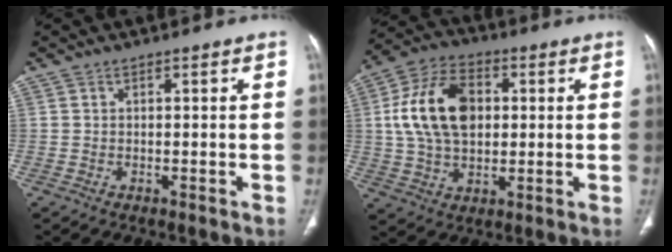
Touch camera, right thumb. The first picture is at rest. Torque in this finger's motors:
{"motor_torque": [1.25, 3.01, 1.14, -0.51, 0.17]}